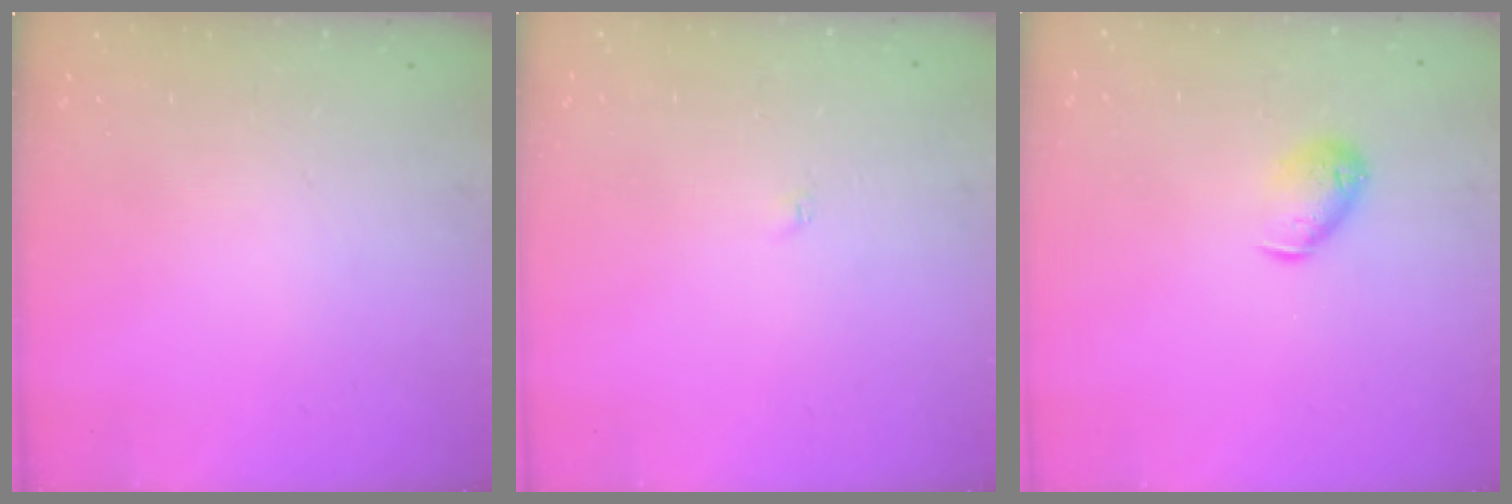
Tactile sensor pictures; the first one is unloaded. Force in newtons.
{"total": 1.9, "press": 1.9, "slide": 0.3}
{"total": 7.7, "press": 7.6, "slide": 0.9}